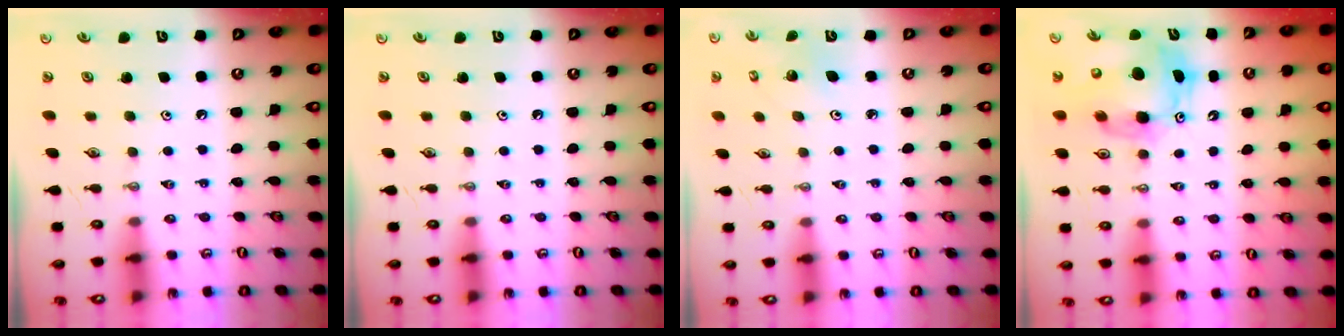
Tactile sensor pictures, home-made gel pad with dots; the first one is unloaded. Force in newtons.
{"total": 0.0}
{"total": 2.2, "press": 2.2, "slide": 0.2}
{"total": 10.9, "press": 10.7, "slide": 2.0}